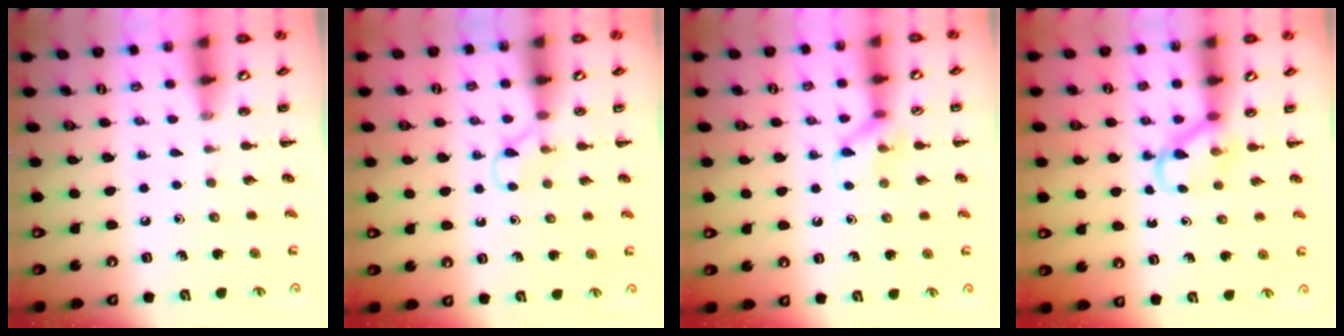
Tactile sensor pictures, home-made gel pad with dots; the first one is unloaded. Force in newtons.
{"total": 3.1, "press": 2.9, "slide": 1.0}
{"total": 7.2, "press": 7.2, "slide": 0.7}
{"total": 4.0, "press": 3.9, "slide": 1.0}